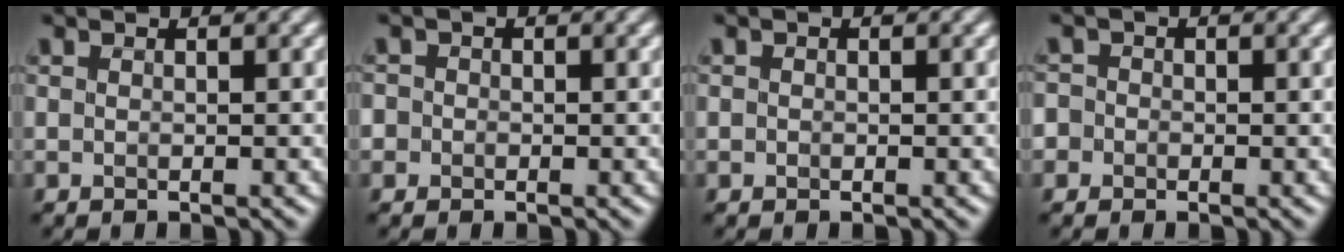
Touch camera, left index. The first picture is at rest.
{"total": 1.7, "force": [0.2, 1.6, 0.4], "torque": [0.012, 0.013, -0.019]}
{"total": 0.0}
{"total": 1.9, "force": [-0.3, 1.9, 0.4], "torque": [0.011, 0.018, -0.031]}